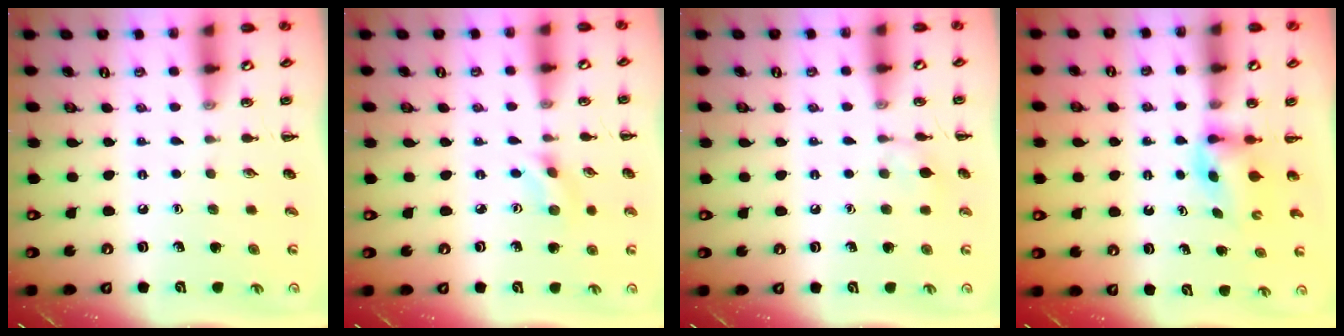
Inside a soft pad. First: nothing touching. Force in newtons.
{"total": 2.6, "press": 2.4, "slide": 1.0}
{"total": 5.6, "press": 5.2, "slide": 1.9}
{"total": 2.9, "press": 2.7, "slide": 1.0}